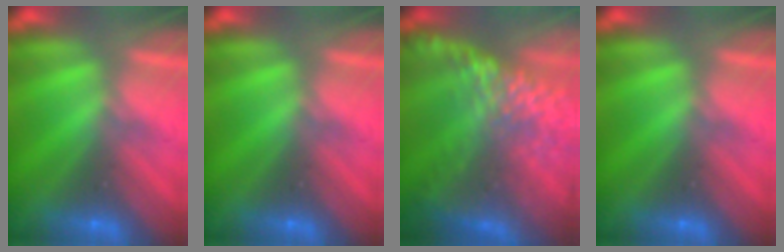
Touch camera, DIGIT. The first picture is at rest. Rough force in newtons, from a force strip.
{"total": 0.0}
{"total": 12.7}
{"total": 0.0}